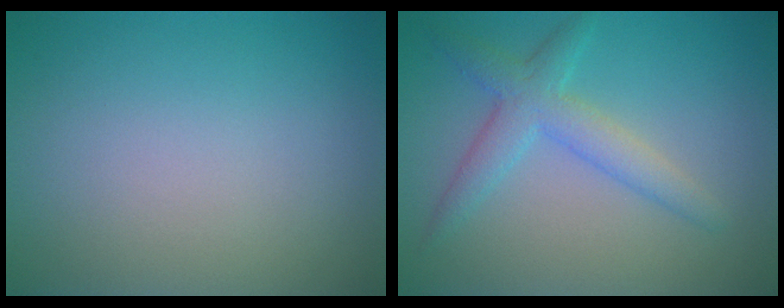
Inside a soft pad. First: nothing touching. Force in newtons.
{"total": 3.5, "press": 3.5, "slide": 0.1}